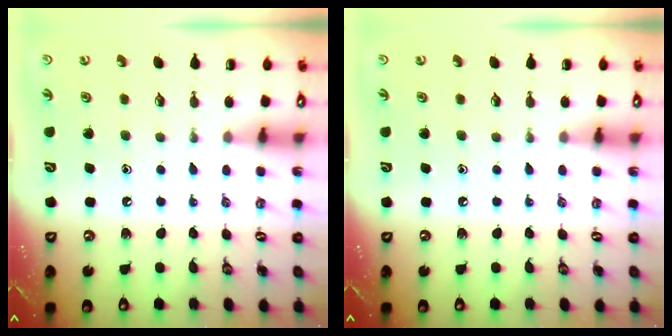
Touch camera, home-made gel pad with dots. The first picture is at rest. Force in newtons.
{"total": 0.0}